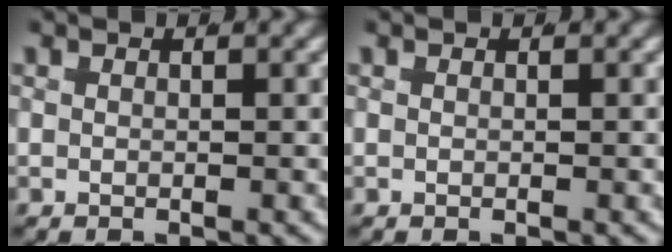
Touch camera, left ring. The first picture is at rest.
{"total": 0.0}